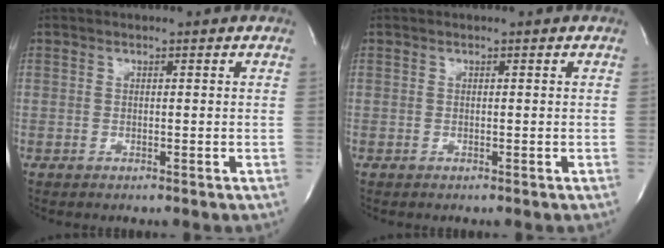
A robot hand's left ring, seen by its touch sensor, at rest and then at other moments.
{"total": 0.0}